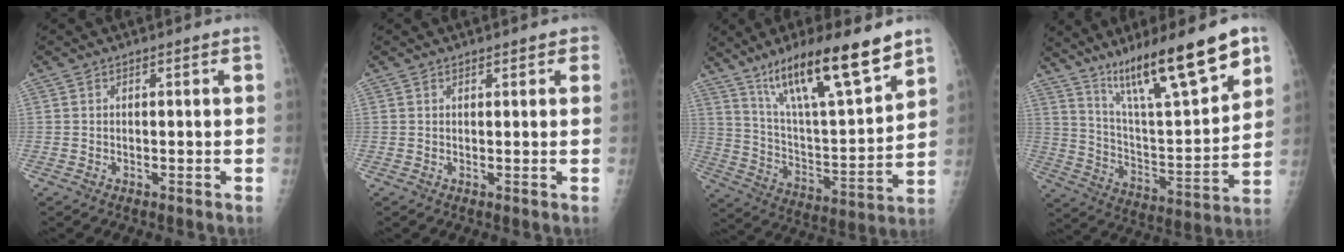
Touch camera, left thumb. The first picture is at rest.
{"total": 2.0, "force": [1.4, 1.0, 1.0], "torque": [0.006, -0.002, 0.012]}
{"total": 21.3, "force": [14.4, 4.3, 15.2], "torque": [-0.236, -0.062, 0.251]}
{"total": 22.6, "force": [14.5, 4.3, 16.8], "torque": [-0.249, -0.062, 0.248]}